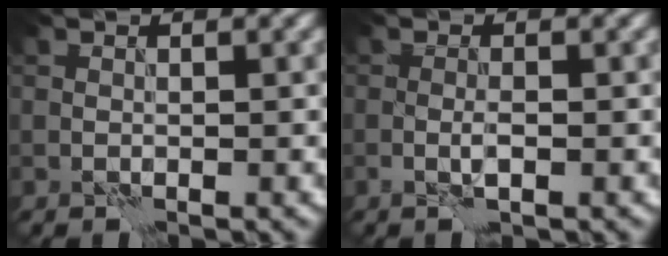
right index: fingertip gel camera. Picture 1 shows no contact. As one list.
[{"total": 1.4, "force": [-0.5, 0.2, 1.3], "torque": [-0.026, 0.002, -0.011]}]